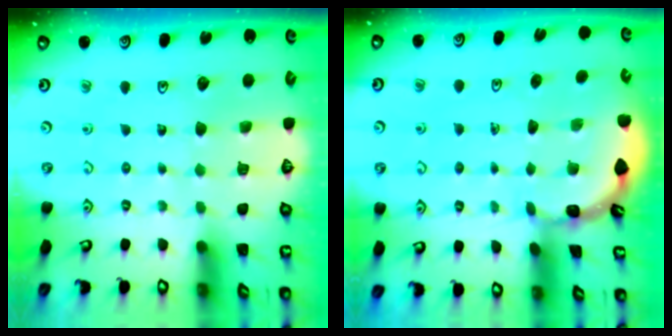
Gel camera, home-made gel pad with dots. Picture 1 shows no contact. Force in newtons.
{"total": 1.5, "press": 1.5, "slide": 0.1}